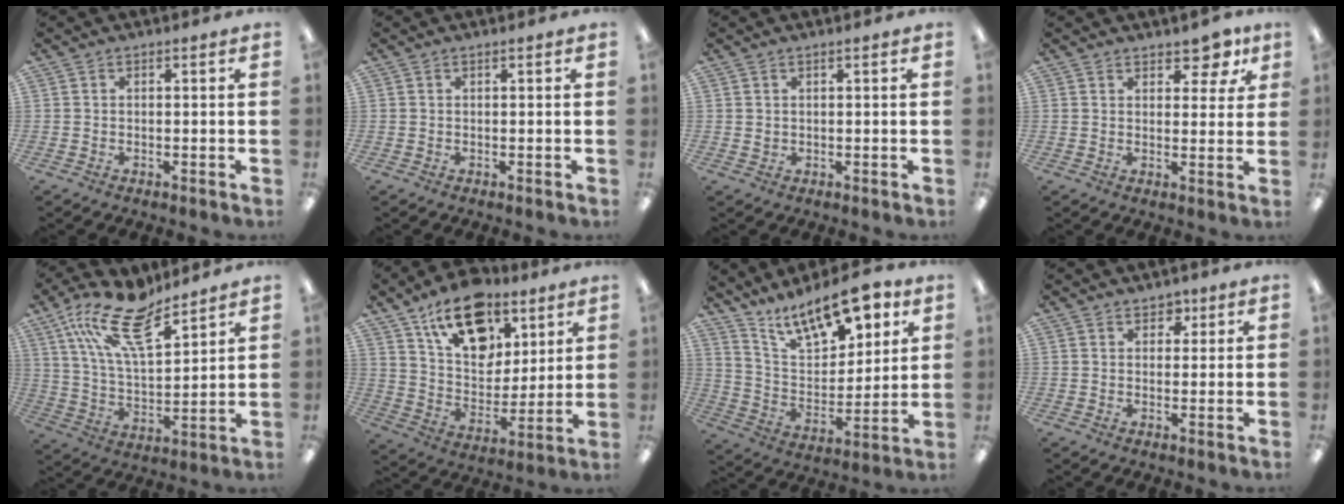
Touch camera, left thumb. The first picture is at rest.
{"total": 0.0}
{"total": 0.9, "force": [0.6, 0.6, 0.3], "torque": [-0.007, 0.002, 0.011]}
{"total": 6.1, "force": [4.5, 3.0, 2.7], "torque": [-0.017, -0.028, 0.074]}
{"total": 17.9, "force": [12.3, 6.5, 11.2], "torque": [-0.211, -0.059, 0.216]}
{"total": 18.3, "force": [11.6, 10.6, 9.4], "torque": [-0.145, -0.057, 0.206]}
{"total": 16.0, "force": [12.2, 6.1, 8.4], "torque": [-0.142, -0.072, 0.212]}
{"total": 2.9, "force": [1.8, 2.1, 1.0], "torque": [0.001, -0.007, 0.028]}